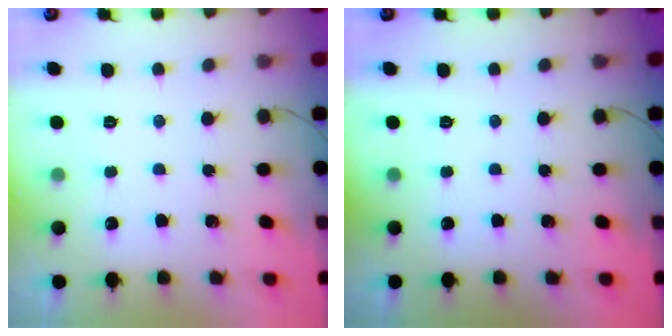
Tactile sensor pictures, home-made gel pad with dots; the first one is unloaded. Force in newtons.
{"total": 0.0}